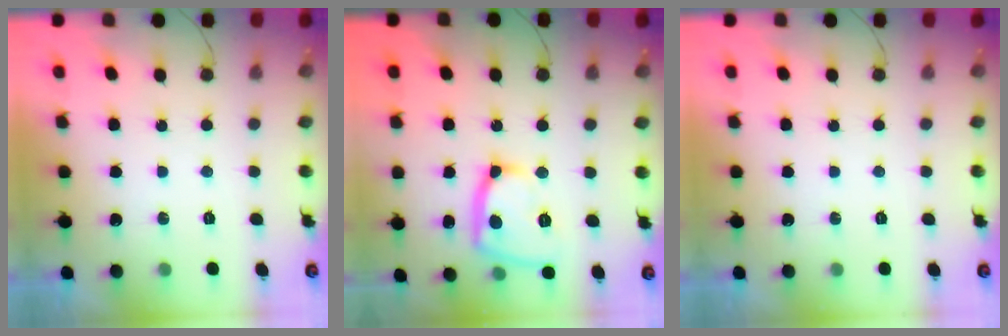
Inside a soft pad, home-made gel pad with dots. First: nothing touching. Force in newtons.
{"total": 14.5, "press": 14.4, "slide": 1.5}
{"total": 0.0}